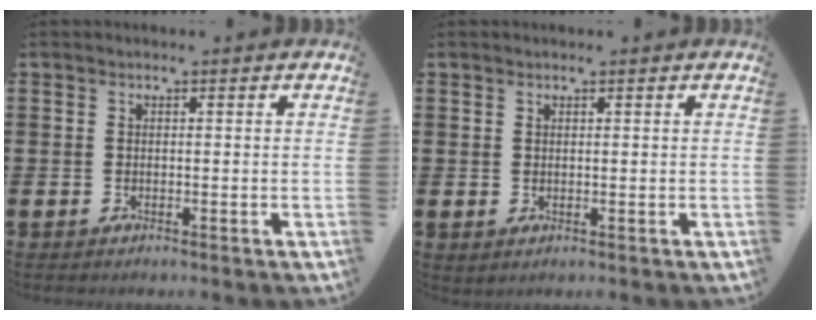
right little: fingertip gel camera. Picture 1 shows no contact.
{"total": 0.0}